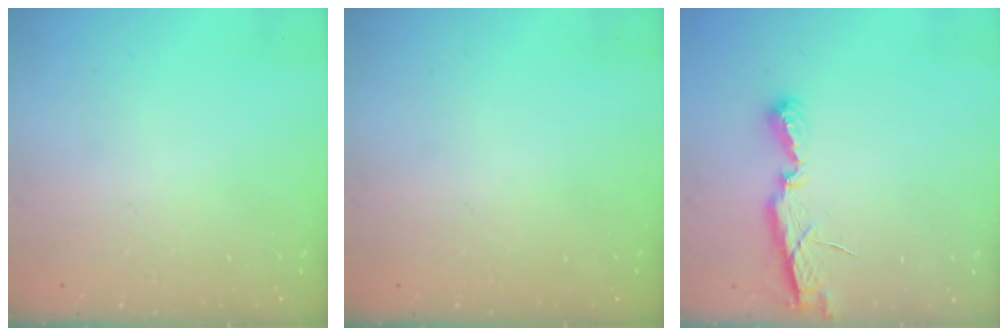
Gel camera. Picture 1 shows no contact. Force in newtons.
{"total": 0.0}
{"total": 6.5, "press": 6.5, "slide": 0.5}